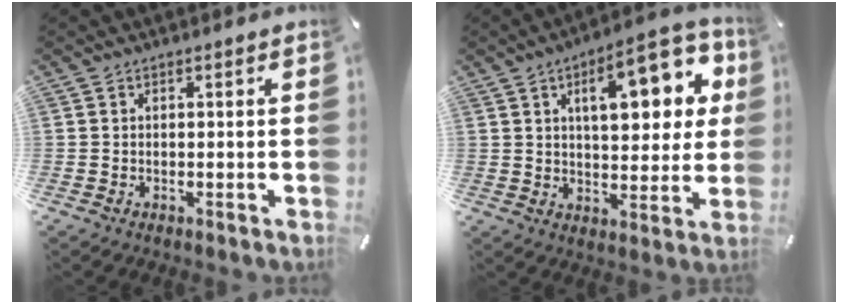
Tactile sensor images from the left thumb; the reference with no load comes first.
{"total": 18.1, "force": [6.7, 8.0, 14.9], "torque": [-0.206, -0.012, 0.100]}